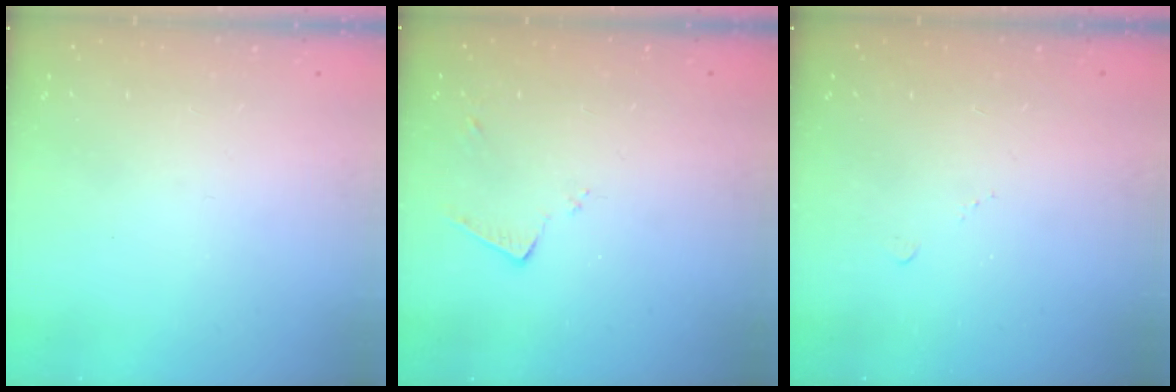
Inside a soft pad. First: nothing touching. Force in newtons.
{"total": 7.8, "press": 7.8, "slide": 0.2}
{"total": 4.0, "press": 4.0, "slide": 0.6}